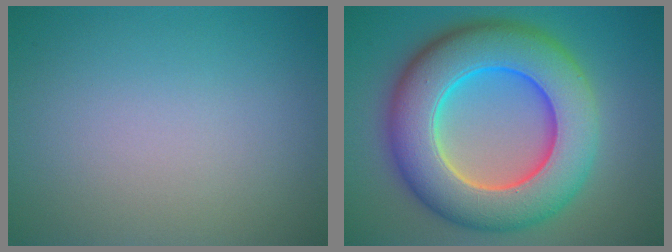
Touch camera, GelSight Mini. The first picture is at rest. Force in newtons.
{"total": 12.6, "press": 12.5, "slide": 0.5}